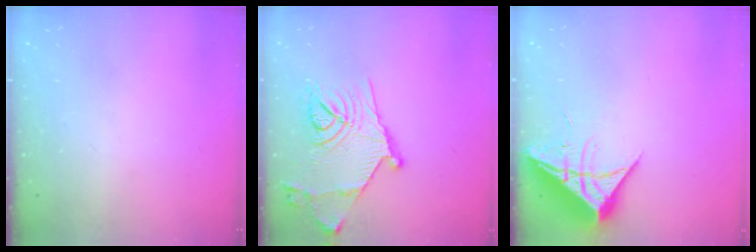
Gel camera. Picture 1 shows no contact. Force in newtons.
{"total": 17.2, "press": 17.1, "slide": 1.9}
{"total": 9.4, "press": 9.3, "slide": 1.0}